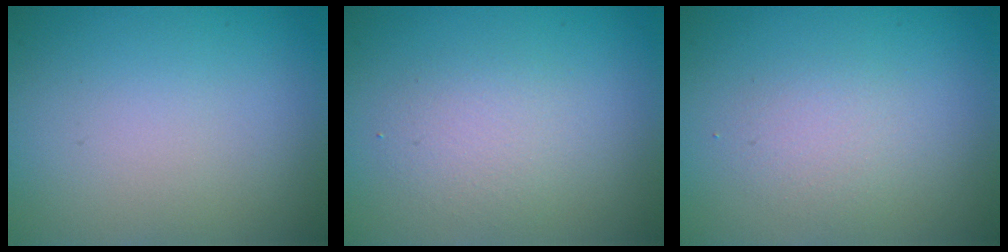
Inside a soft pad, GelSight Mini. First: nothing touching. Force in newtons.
{"total": 2.2, "press": 2.2, "slide": 0.2}
{"total": 1.6, "press": 1.6, "slide": 0.2}